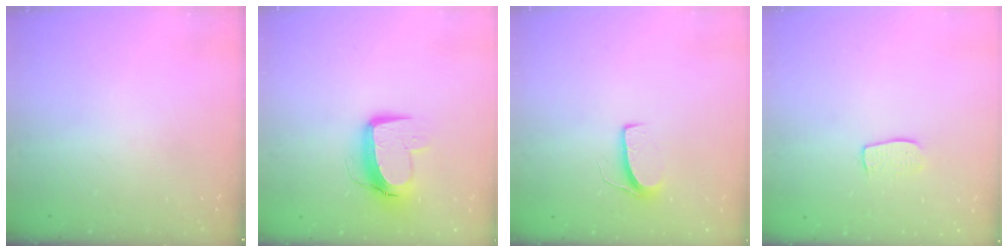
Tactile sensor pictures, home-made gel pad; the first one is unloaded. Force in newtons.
{"total": 11.7, "press": 11.6, "slide": 1.2}
{"total": 6.8, "press": 6.7, "slide": 0.5}
{"total": 6.6, "press": 6.6, "slide": 0.2}